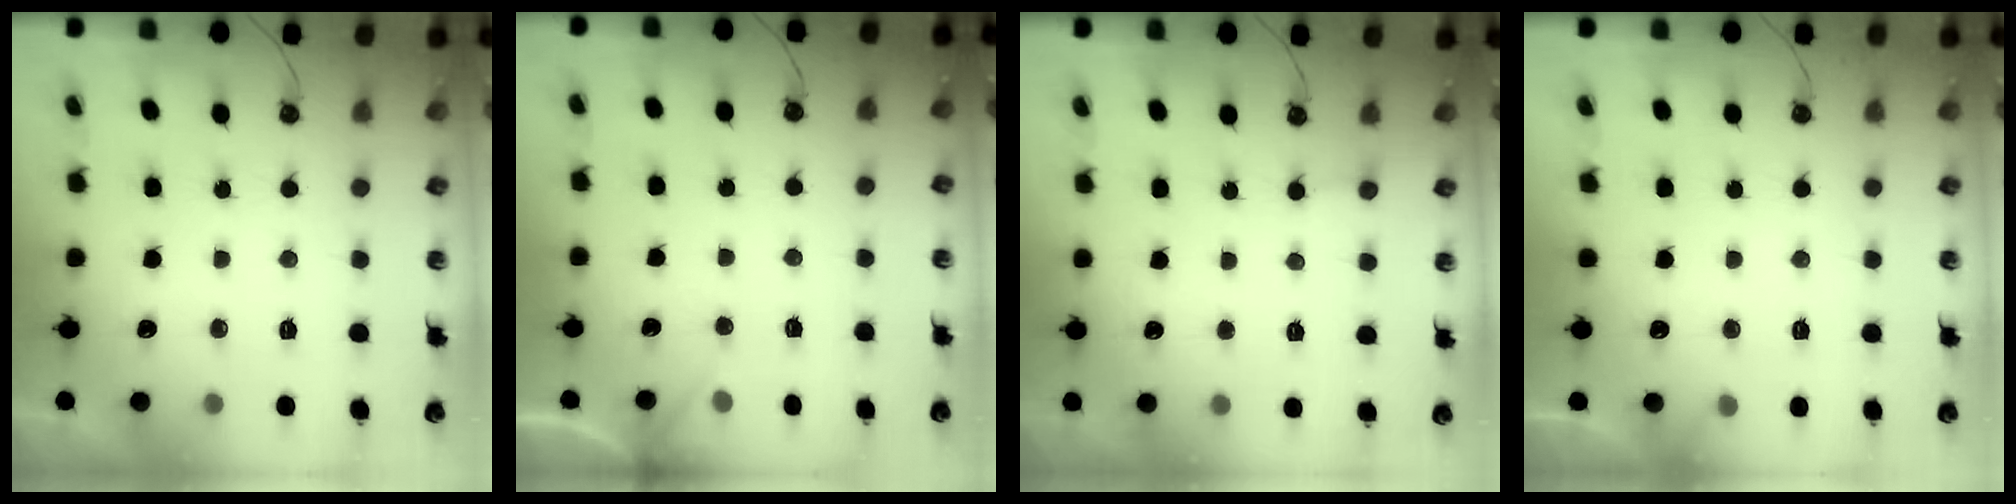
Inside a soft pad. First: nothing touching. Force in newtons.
{"total": 4.7, "press": 4.6, "slide": 0.6}
{"total": 1.4, "press": 1.4, "slide": 0.1}
{"total": 4.0, "press": 4.0, "slide": 0.3}